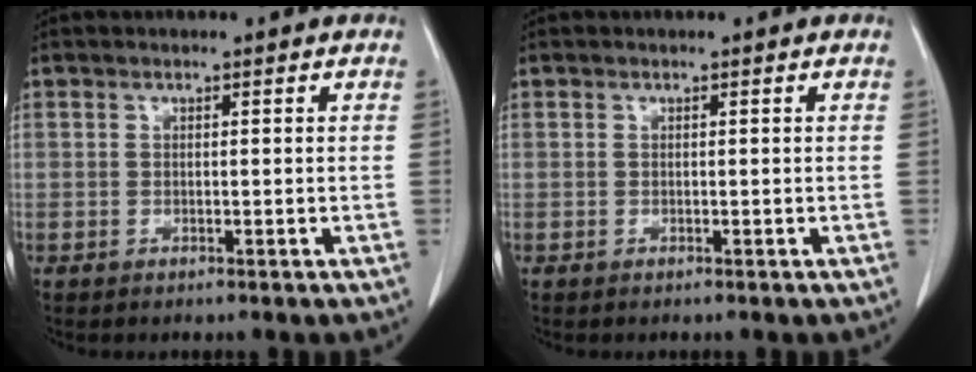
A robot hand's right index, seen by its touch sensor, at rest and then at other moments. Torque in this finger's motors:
{"motor_torque": [0.00, 0.00, 0.00, 0.00]}